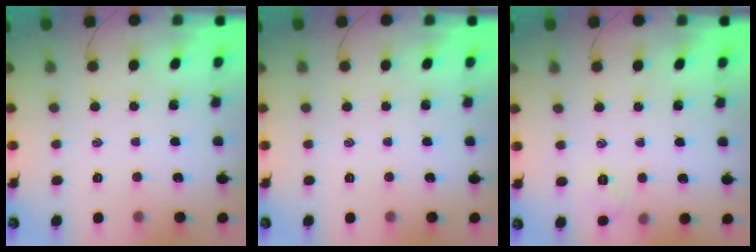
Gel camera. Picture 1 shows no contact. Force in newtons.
{"total": 0.0}
{"total": 4.7, "press": 4.5, "slide": 1.4}